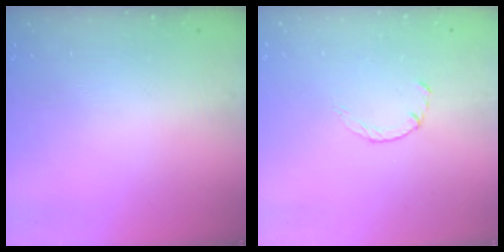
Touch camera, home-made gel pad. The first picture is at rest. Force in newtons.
{"total": 1.8, "press": 1.7, "slide": 0.3}